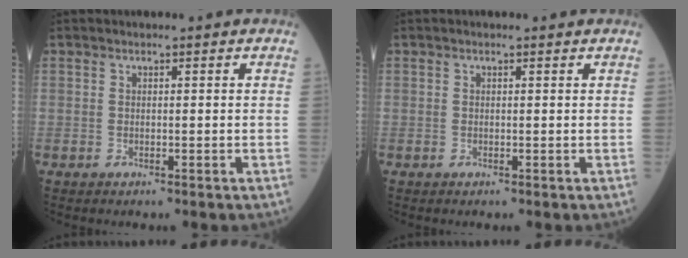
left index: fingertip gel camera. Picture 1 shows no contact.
{"total": 0.6, "force": [0.5, 0.0, 0.3], "torque": [-0.009, 0.004, 0.006]}